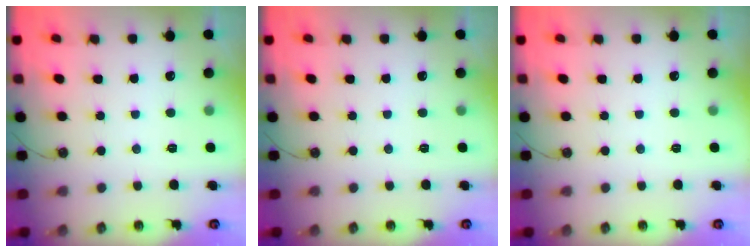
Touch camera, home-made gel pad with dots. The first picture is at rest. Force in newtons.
{"total": 0.0}
{"total": 0.0}